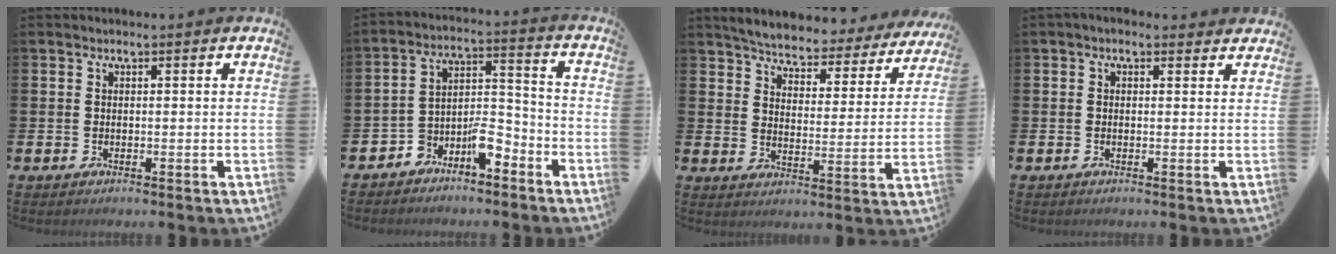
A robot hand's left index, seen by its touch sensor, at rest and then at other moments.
{"total": 6.2, "force": [-4.8, 2.1, 3.3], "torque": [-0.063, -0.002, -0.093]}
{"total": 4.7, "force": [4.6, 0.5, 0.9], "torque": [-0.046, -0.040, 0.073]}
{"total": 0.7, "force": [0.3, 0.4, 0.4], "torque": [-0.004, 0.005, 0.003]}